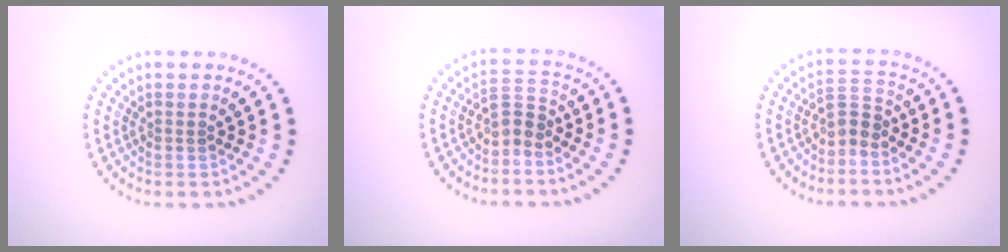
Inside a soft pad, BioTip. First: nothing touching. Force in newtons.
{"total": 2.3, "press": 1.6, "slide": 1.6}
{"total": 2.2, "press": 1.5, "slide": 1.6}